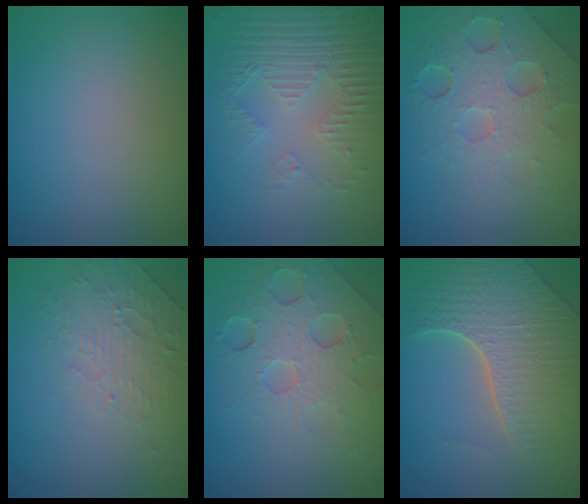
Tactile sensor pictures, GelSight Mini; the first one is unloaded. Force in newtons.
{"total": 5.2, "press": 3.4, "slide": 3.9}
{"total": 7.9, "press": 5.3, "slide": 5.8}
{"total": 2.2, "press": 1.5, "slide": 1.7}
{"total": 7.9, "press": 5.3, "slide": 5.8}
{"total": 7.6, "press": 5.8, "slide": 4.9}